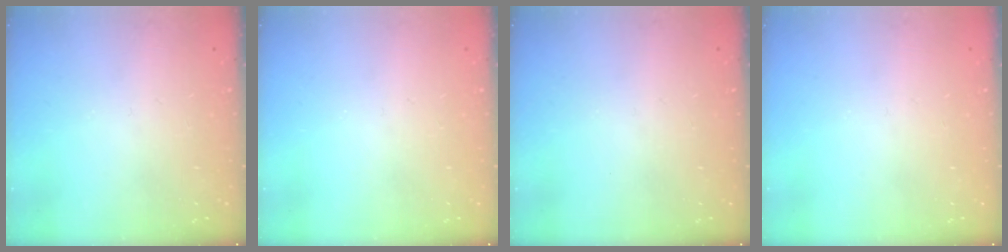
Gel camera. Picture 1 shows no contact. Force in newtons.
{"total": 0.0}
{"total": 0.0}
{"total": 0.0}